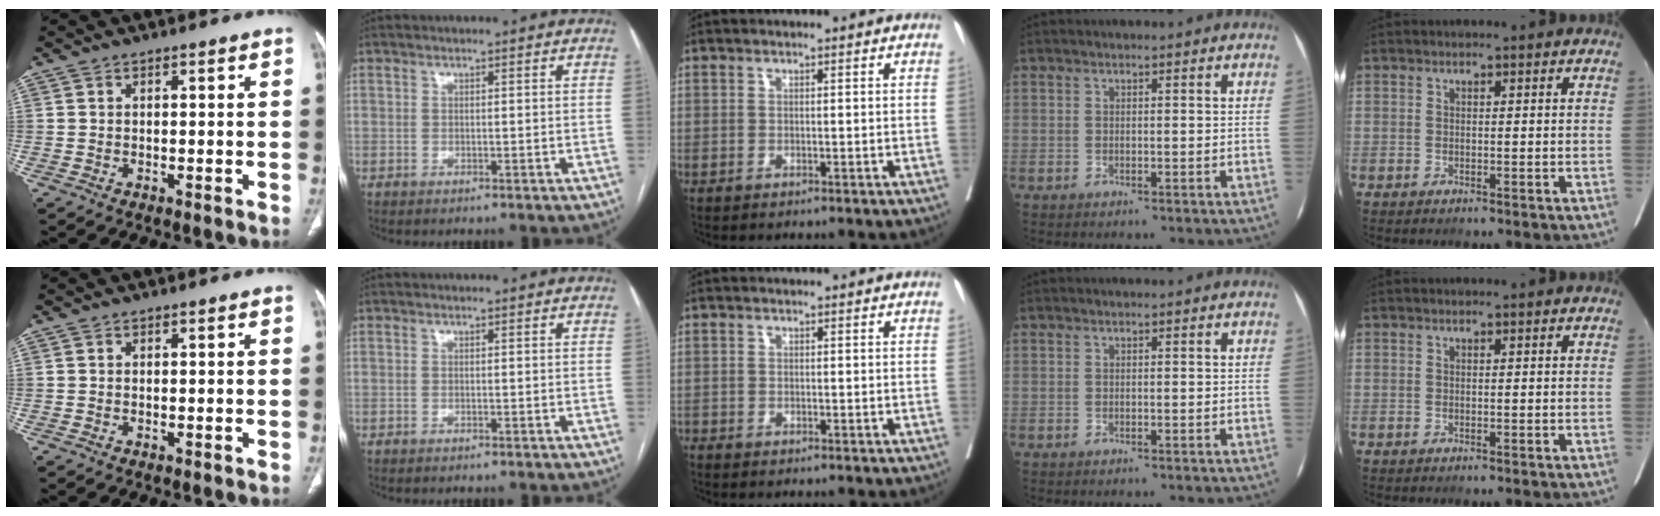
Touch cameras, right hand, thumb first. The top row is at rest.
{"middle": {"total": 0.7, "force": [-0.4, -0.2, -0.6], "torque": [0.003, 0.002, -0.013]}}